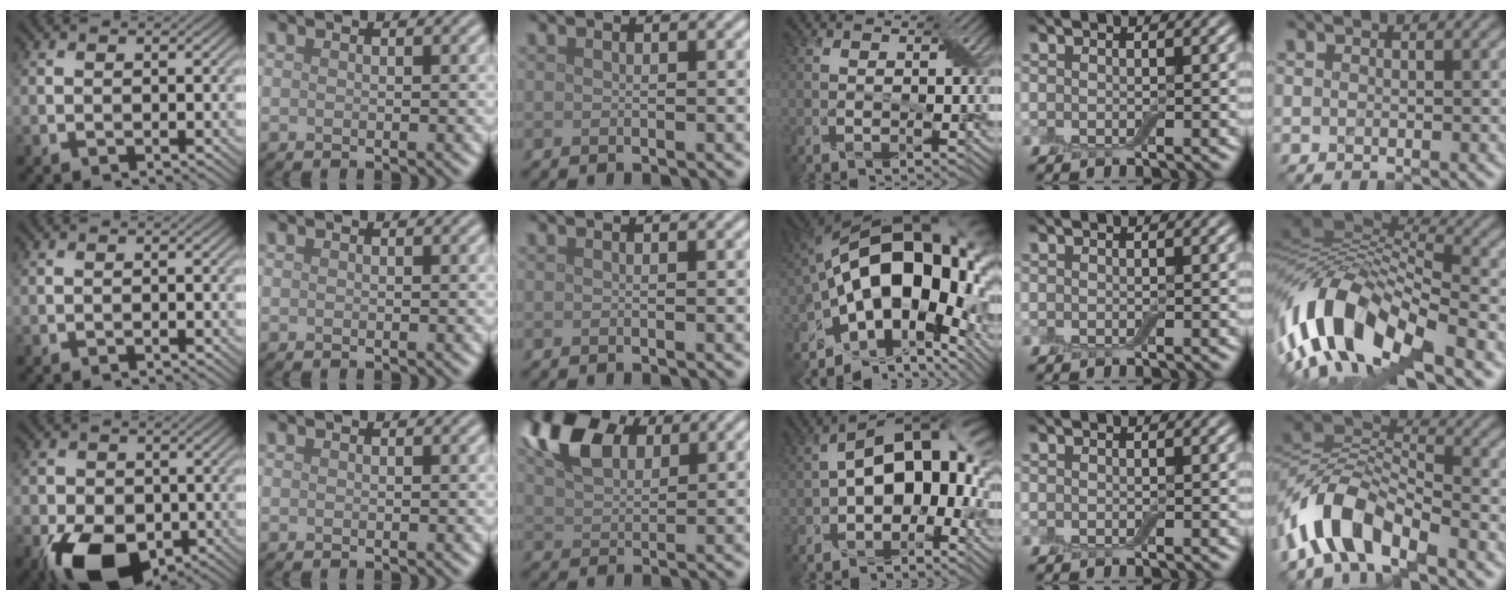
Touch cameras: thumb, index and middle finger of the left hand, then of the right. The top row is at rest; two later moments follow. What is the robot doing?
{"motion": "extract", "object": "airpods case & airpods"}